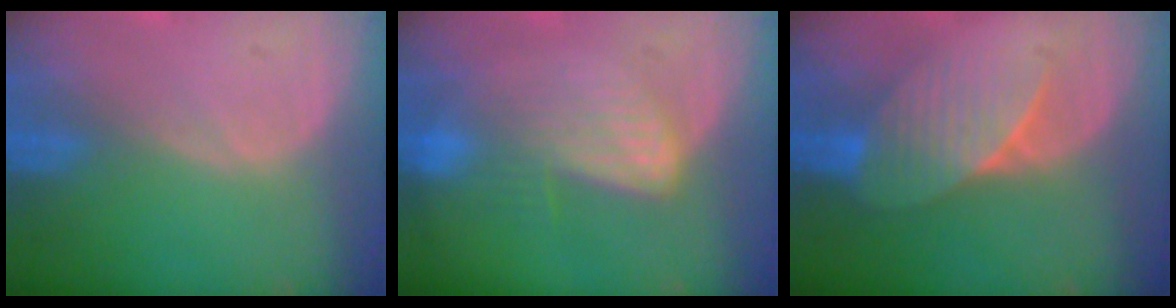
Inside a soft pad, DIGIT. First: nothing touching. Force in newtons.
{"total": 7.0, "press": 6.1, "slide": 3.5}
{"total": 7.2, "press": 6.8, "slide": 2.4}